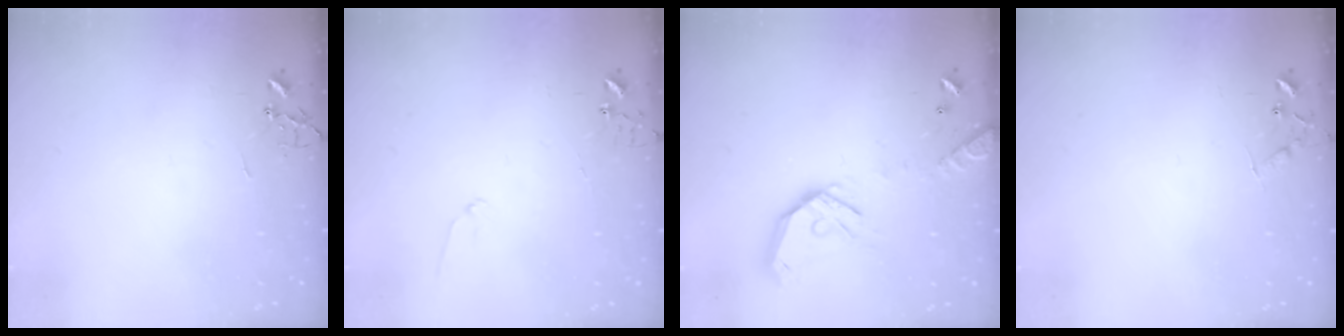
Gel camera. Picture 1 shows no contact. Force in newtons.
{"total": 6.5, "press": 6.5, "slide": 0.6}
{"total": 16.2, "press": 16.0, "slide": 2.7}
{"total": 6.5, "press": 6.5, "slide": 0.6}